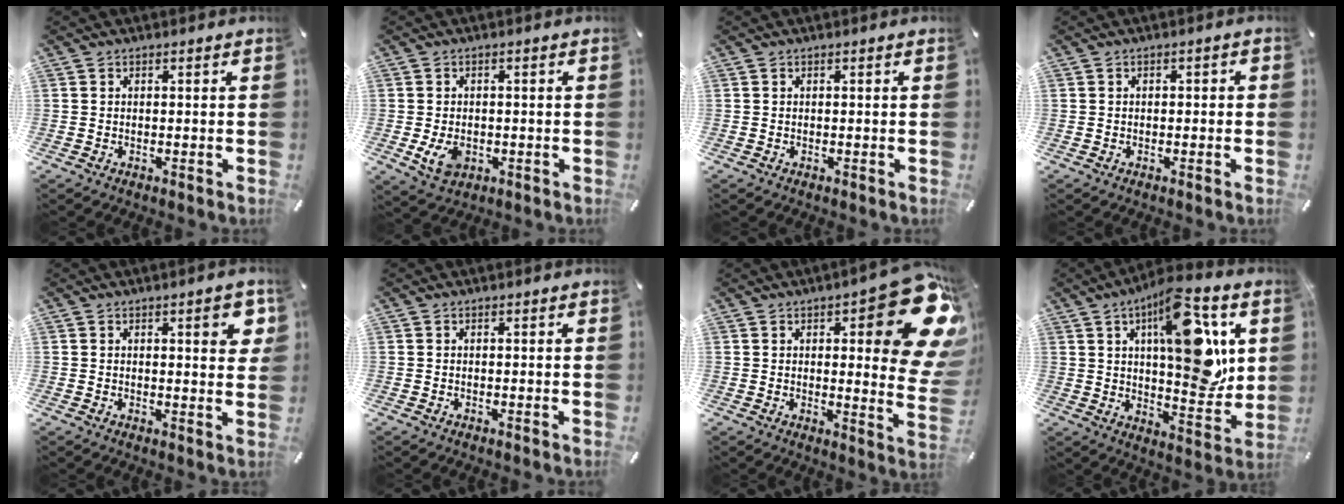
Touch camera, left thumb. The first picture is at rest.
{"total": 4.8, "force": [-1.1, 3.5, 3.2], "torque": [-0.065, -0.005, -0.021]}
{"total": 0.0}
{"total": 1.2, "force": [-0.7, 0.8, 0.5], "torque": [-0.009, 0.003, -0.015]}
{"total": 6.1, "force": [2.4, 2.0, 5.2], "torque": [-0.064, -0.011, 0.032]}
{"total": 0.0}
{"total": 22.8, "force": [8.7, 7.4, 19.7], "torque": [-0.237, -0.071, 0.140]}
{"total": 20.3, "force": [7.7, 8.3, 16.9], "torque": [-0.229, -0.037, 0.117]}